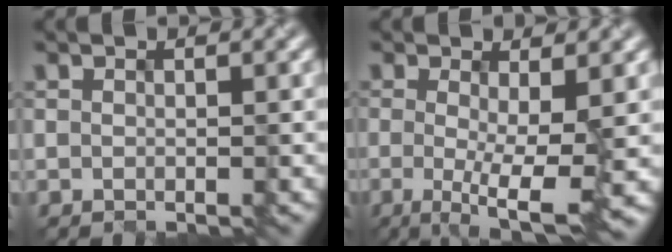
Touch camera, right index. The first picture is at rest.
{"total": 5.9, "force": [-0.6, 1.2, 5.7], "torque": [-0.077, -0.012, -0.006]}